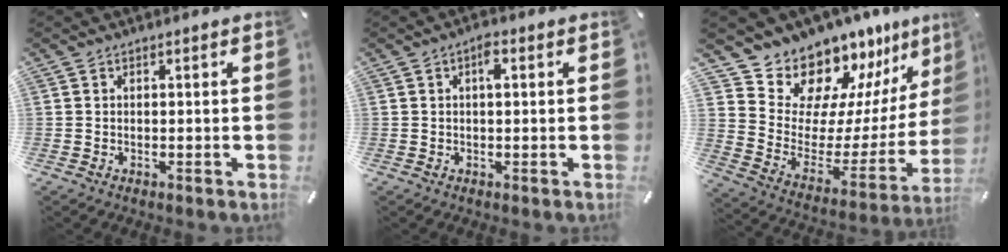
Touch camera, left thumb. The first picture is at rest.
{"total": 2.6, "force": [0.6, 1.0, 2.3], "torque": [-0.039, 0.006, 0.007]}
{"total": 14.7, "force": [13.9, 4.9, 0.7], "torque": [-0.020, -0.157, 0.240]}